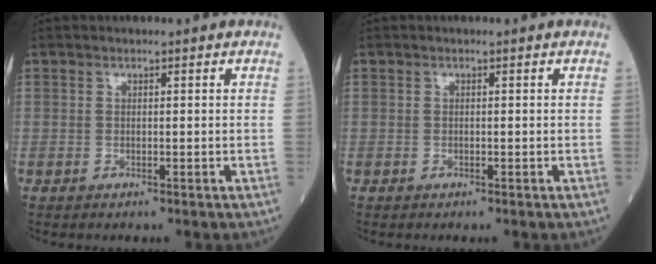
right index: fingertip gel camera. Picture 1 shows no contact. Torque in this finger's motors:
{"motor_torque": [0.00, 0.00, -0.05, -0.01]}